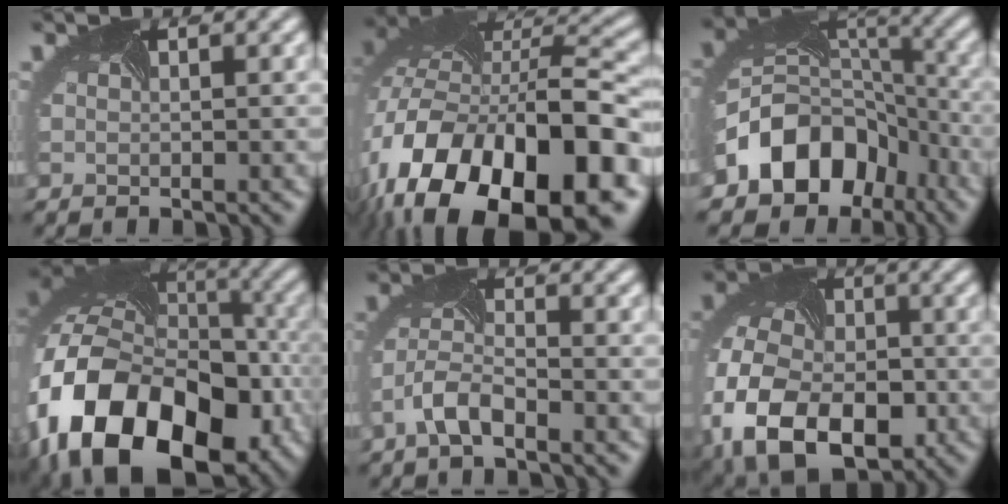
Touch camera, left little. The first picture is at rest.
{"total": 18.3, "force": [-8.8, 9.8, 12.7], "torque": [-0.231, -0.021, -0.120]}
{"total": 9.3, "force": [-4.3, 7.3, 3.7], "torque": [-0.067, 0.007, -0.087]}
{"total": 20.3, "force": [-7.7, 14.1, 12.5], "torque": [-0.268, -0.040, -0.117]}
{"total": 2.8, "force": [-2.1, 0.9, 1.6], "torque": [-0.045, 0.010, -0.052]}
{"total": 13.6, "force": [-5.0, 9.5, 8.4], "torque": [-0.189, -0.040, -0.079]}